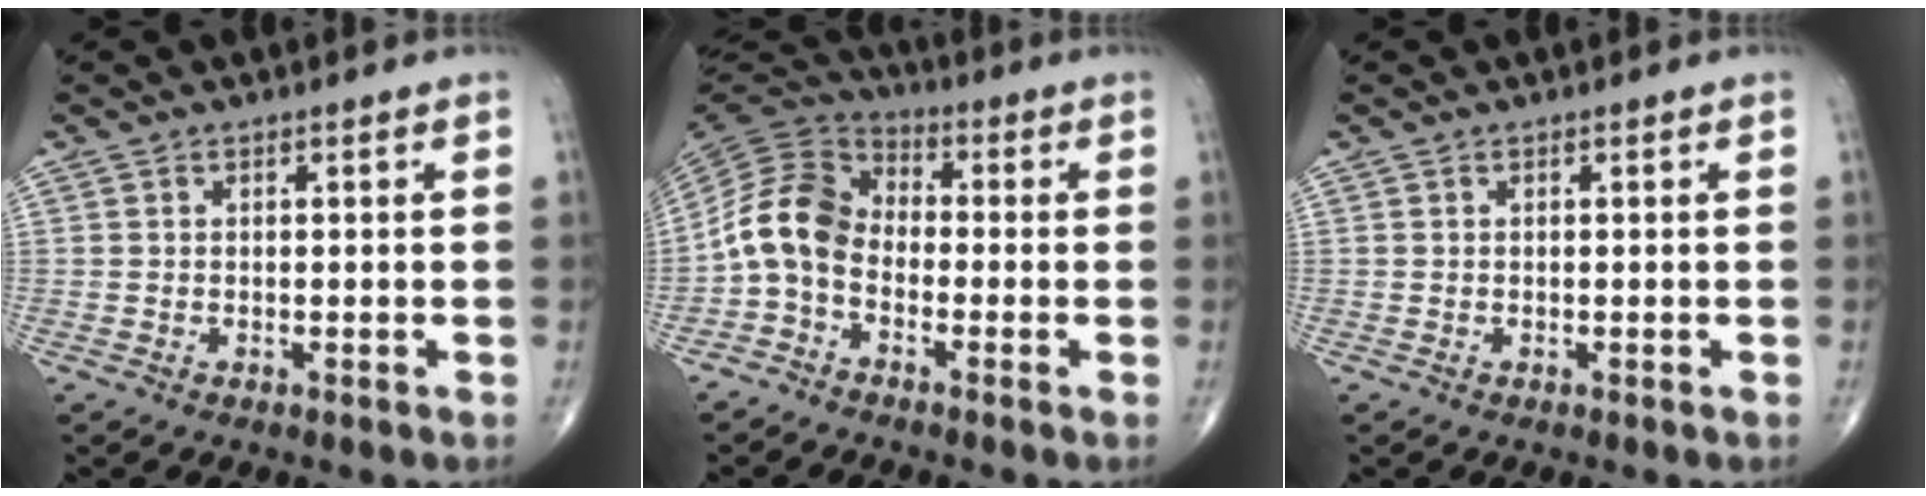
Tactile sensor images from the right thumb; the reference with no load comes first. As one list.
[{"total": 9.6, "force": [-2.6, 6.8, 6.2], "torque": [-0.113, 0.046, -0.070]}, {"total": 0.0}]